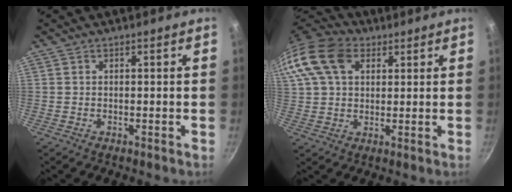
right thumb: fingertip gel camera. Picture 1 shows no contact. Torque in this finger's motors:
{"motor_torque": [-0.11, 0.95, 0.62, -0.55, 0.14]}